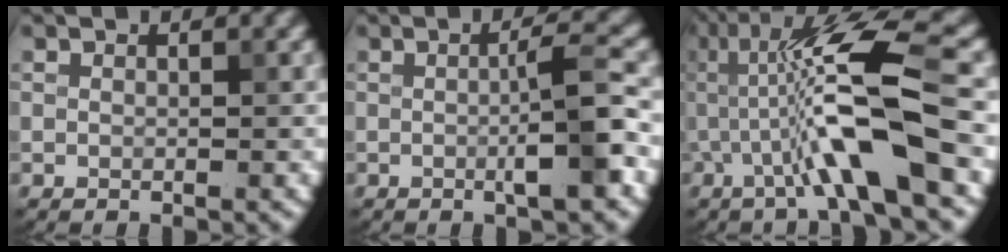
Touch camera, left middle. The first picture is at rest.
{"total": 4.8, "force": [-0.4, 0.7, 4.7], "torque": [-0.068, 0.006, -0.012]}
{"total": 9.0, "force": [-1.3, 1.1, 8.8], "torque": [-0.153, 0.016, -0.023]}